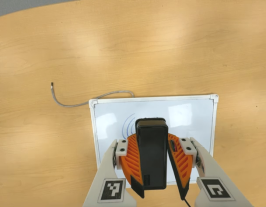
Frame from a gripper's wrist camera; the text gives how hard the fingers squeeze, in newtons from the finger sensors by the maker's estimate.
{"total": 10.4, "left": 9.2, "right": 11.7}